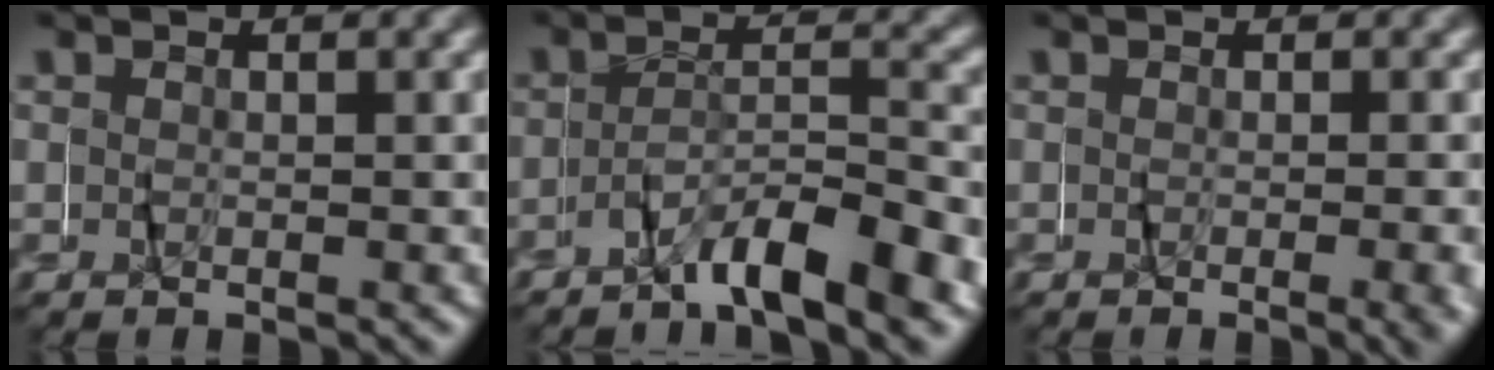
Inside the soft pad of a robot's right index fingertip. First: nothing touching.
{"total": 5.3, "force": [-5.0, -0.6, 1.7], "torque": [-0.035, 0.003, -0.090]}
{"total": 1.6, "force": [-0.8, -0.6, 1.3], "torque": [-0.023, -0.009, -0.008]}